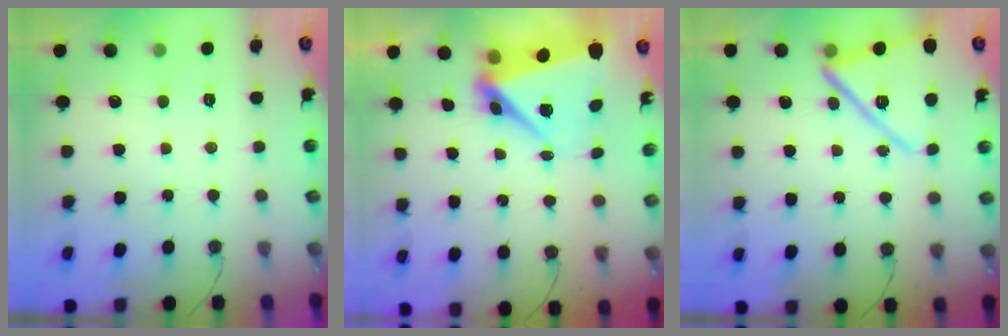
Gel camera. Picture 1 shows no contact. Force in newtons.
{"total": 9.4, "press": 9.1, "slide": 2.2}
{"total": 15.0, "press": 14.9, "slide": 1.3}